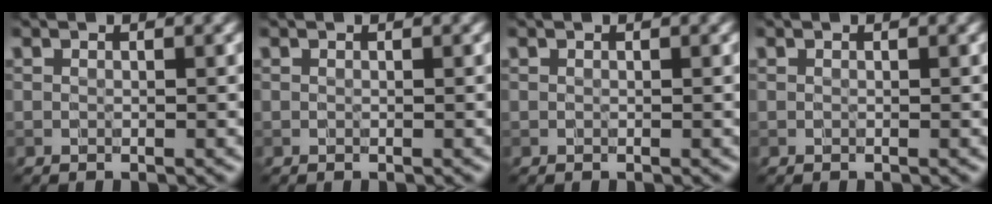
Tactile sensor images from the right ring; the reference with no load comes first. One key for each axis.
{"total": 0.0}
{"total": 0.0}
{"total": 0.0}